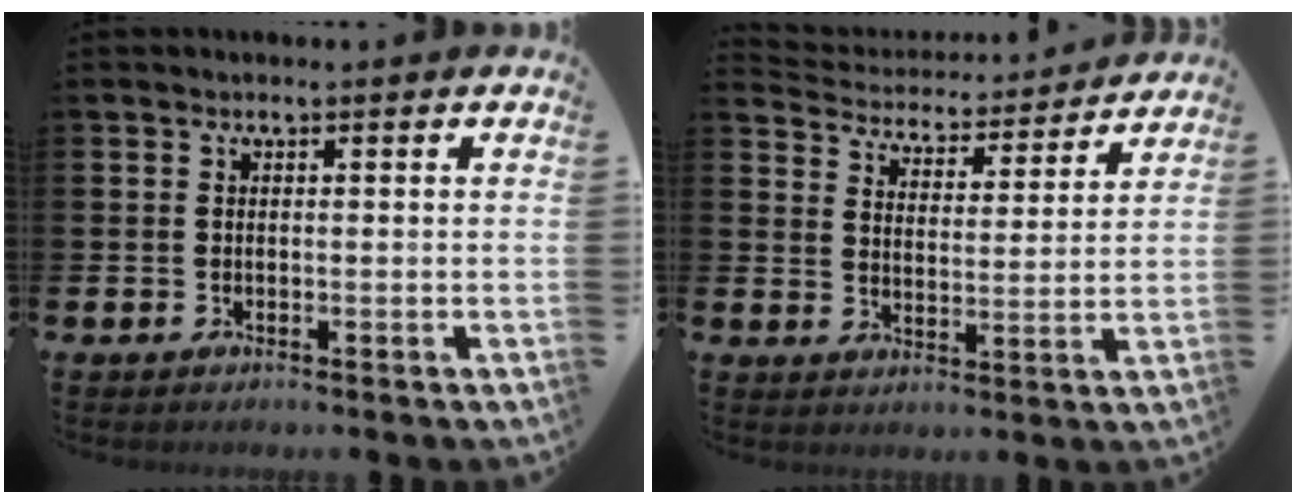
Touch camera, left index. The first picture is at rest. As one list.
[{"total": 4.5, "force": [4.4, 0.9, 0.1], "torque": [-0.029, -0.043, 0.070]}]